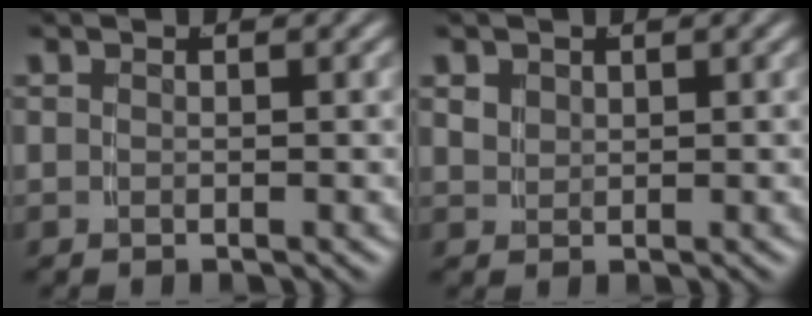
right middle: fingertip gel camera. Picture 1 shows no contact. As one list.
[{"total": 1.0, "force": [0.8, 0.4, 0.3], "torque": [-0.009, -0.007, 0.029]}]